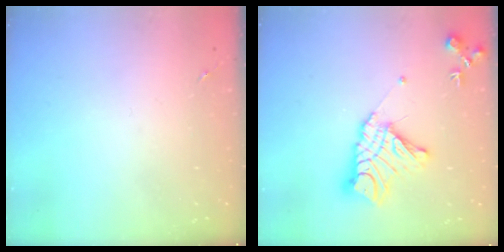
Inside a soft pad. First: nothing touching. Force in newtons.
{"total": 15.8, "press": 15.7, "slide": 1.4}